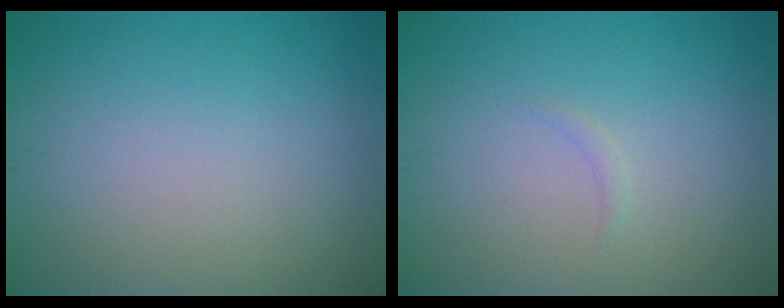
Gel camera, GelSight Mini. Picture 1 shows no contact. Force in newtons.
{"total": 0.5, "press": 0.5, "slide": 0.1}